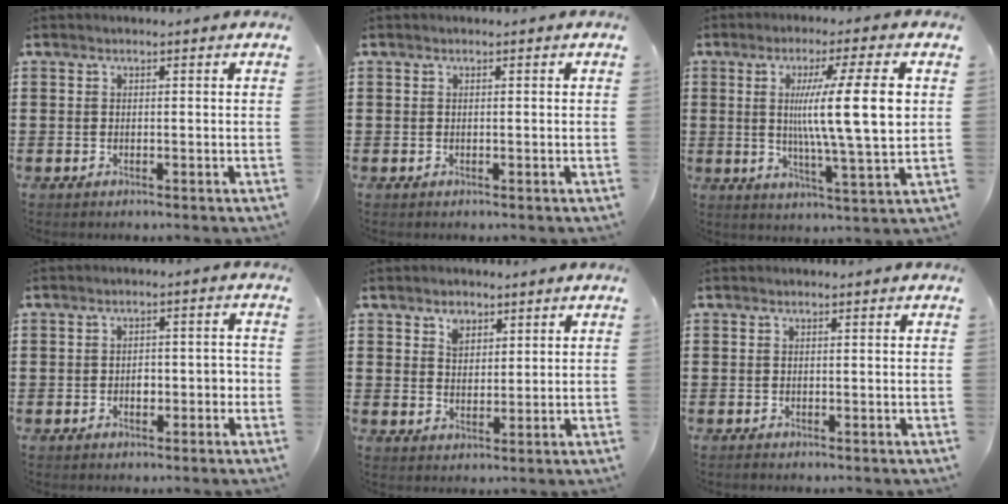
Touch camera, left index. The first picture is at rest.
{"total": 0.0}
{"total": 12.6, "force": [2.1, 1.2, 12.4], "torque": [-0.212, 0.000, 0.028]}
{"total": 2.5, "force": [-1.0, 1.3, 1.9], "torque": [-0.037, 0.007, -0.021]}
{"total": 3.3, "force": [2.3, 2.2, 1.0], "torque": [-0.009, -0.002, 0.039]}
{"total": 0.0}